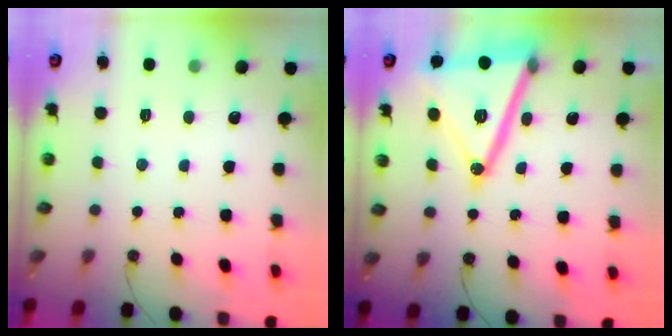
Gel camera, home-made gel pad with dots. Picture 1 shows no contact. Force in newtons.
{"total": 24.8, "press": 24.6, "slide": 3.4}